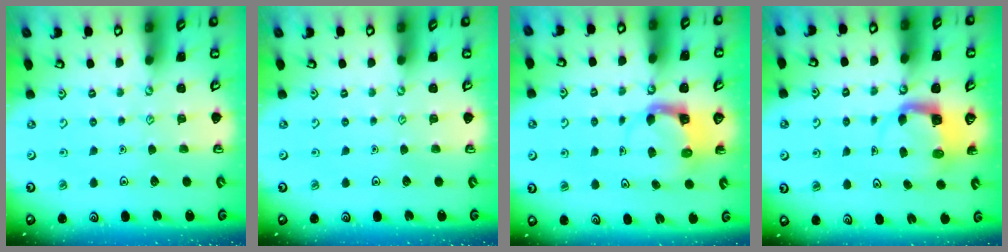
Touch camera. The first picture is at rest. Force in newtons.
{"total": 0.0}
{"total": 3.8, "press": 3.8, "slide": 0.3}
{"total": 4.7, "press": 4.7, "slide": 0.4}